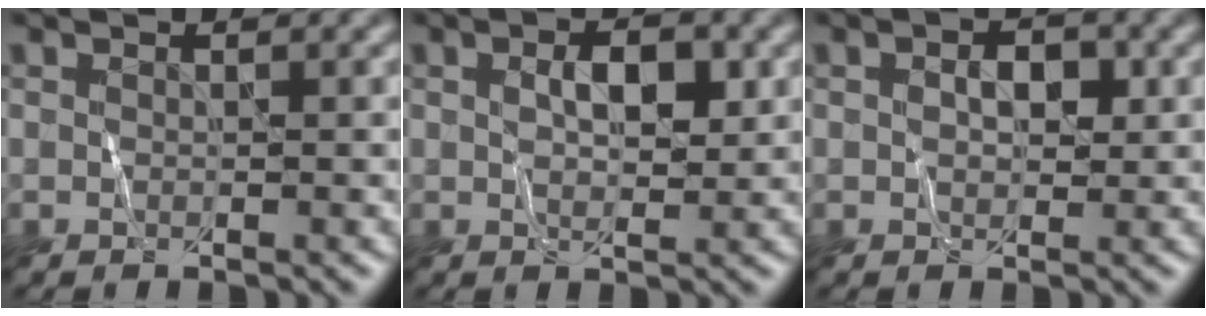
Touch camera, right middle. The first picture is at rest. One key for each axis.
{"total": 3.1, "fx": 0.9, "fy": 1.5, "fz": 2.6, "tx": -0.044, "ty": 0.003, "tz": 0.016}
{"total": 2.2, "fx": 0.5, "fy": 1.3, "fz": 1.7, "tx": -0.026, "ty": 0.004, "tz": 0.006}